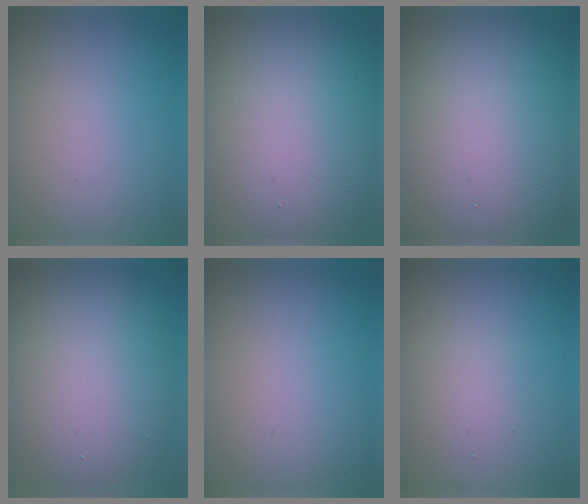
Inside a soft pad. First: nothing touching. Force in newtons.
{"total": 18.4, "press": 18.4, "slide": 1.2}
{"total": 20.7, "press": 20.7, "slide": 1.3}
{"total": 10.5, "press": 10.5, "slide": 0.4}
{"total": 0.0}
{"total": 1.8, "press": 1.8, "slide": 0.1}